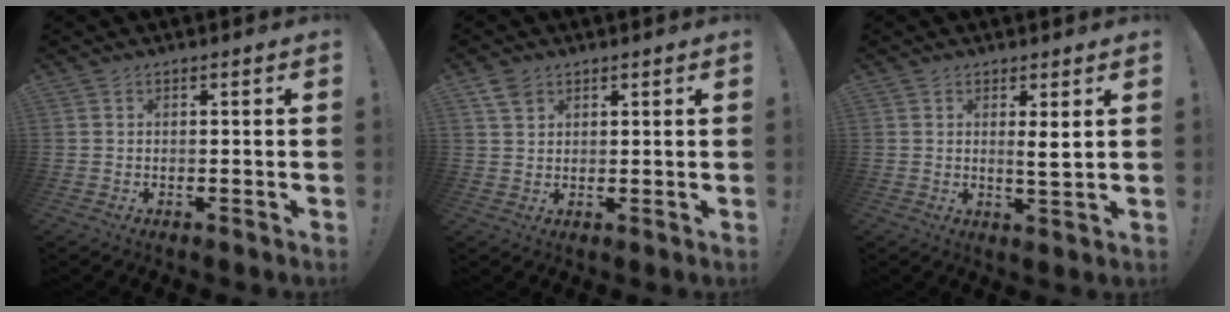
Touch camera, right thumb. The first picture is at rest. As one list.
[{"total": 4.1, "force": [2.6, 2.7, 1.6], "torque": [-0.023, -0.010, 0.050]}, {"total": 3.4, "force": [1.3, 0.0, 3.1], "torque": [-0.044, -0.016, 0.017]}]